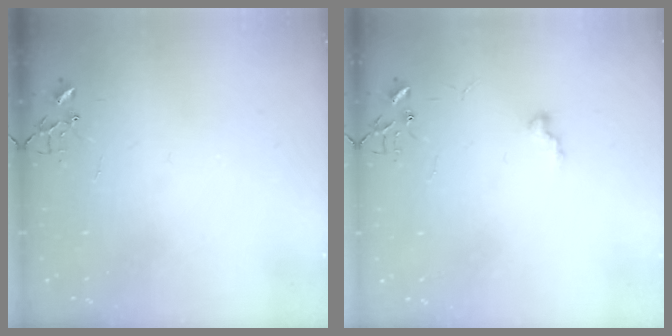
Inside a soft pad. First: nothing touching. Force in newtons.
{"total": 5.3, "press": 5.3, "slide": 0.5}